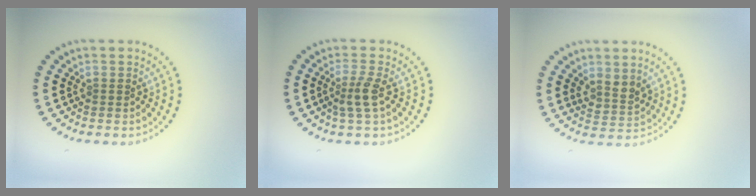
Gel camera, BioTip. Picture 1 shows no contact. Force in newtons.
{"total": 2.3, "press": 1.8, "slide": 1.3}
{"total": 2.2, "press": 1.8, "slide": 1.2}